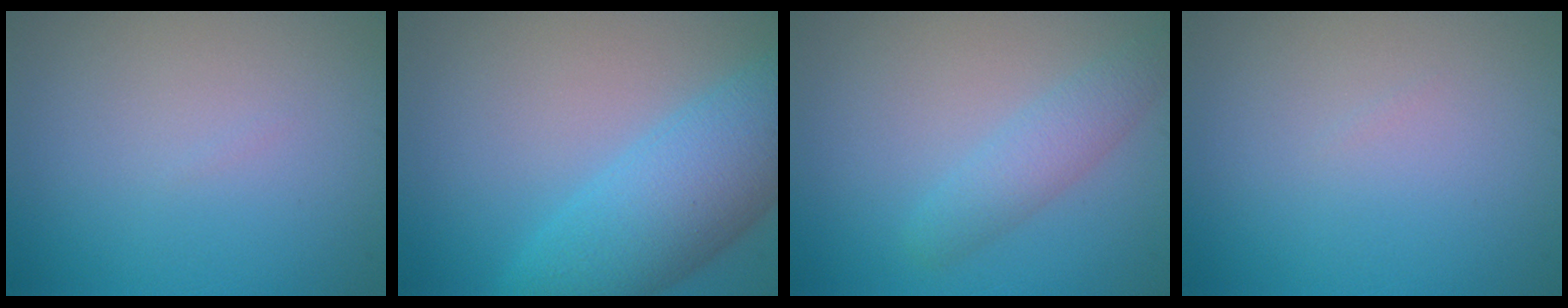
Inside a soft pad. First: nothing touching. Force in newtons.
{"total": 7.9, "press": 7.9, "slide": 0.2}
{"total": 2.5, "press": 2.5, "slide": 0.1}
{"total": 0.0}